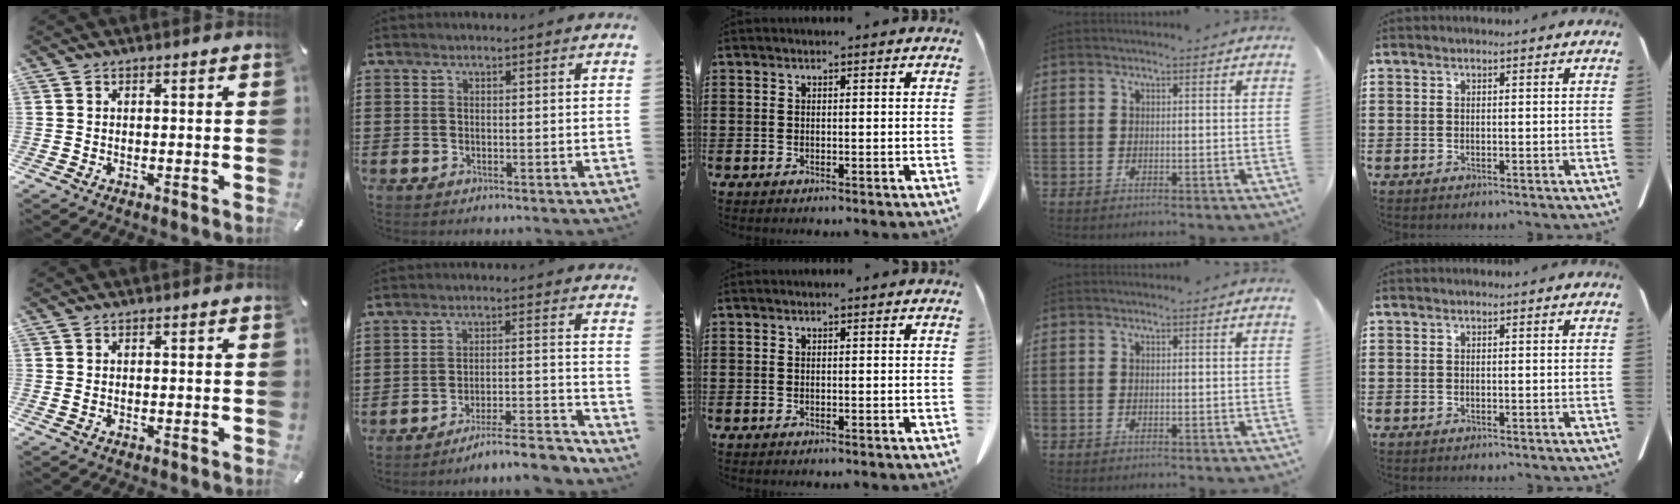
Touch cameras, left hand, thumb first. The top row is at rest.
{"thumb": {"total": 0.8, "force": [-0.1, 0.5, 0.5], "torque": [-0.010, 0.001, -0.003]}, "index": {"total": 6.5, "force": [-6.0, -0.1, 2.4], "torque": [-0.033, 0.001, -0.112]}}